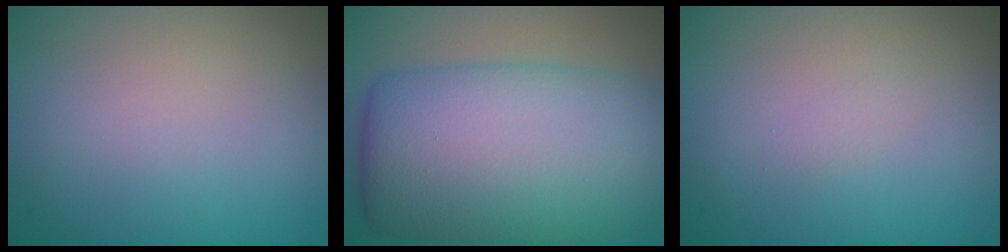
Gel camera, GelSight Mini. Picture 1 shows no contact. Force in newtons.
{"total": 14.3, "press": 14.3, "slide": 0.1}
{"total": 0.7, "press": 0.6, "slide": 0.1}